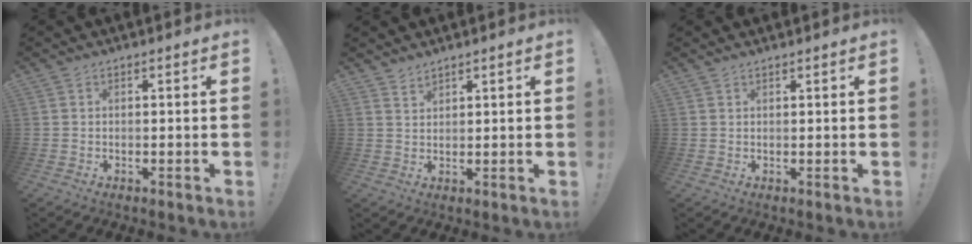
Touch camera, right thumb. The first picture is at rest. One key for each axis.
{"total": 2.1, "fx": 2.0, "fy": 0.4, "fz": 0.3, "tx": 0.002, "ty": -0.019, "tz": 0.037}
{"total": 0.9, "fx": 0.9, "fy": 0.1, "fz": 0.2, "tx": -0.002, "ty": 0.000, "tz": 0.016}